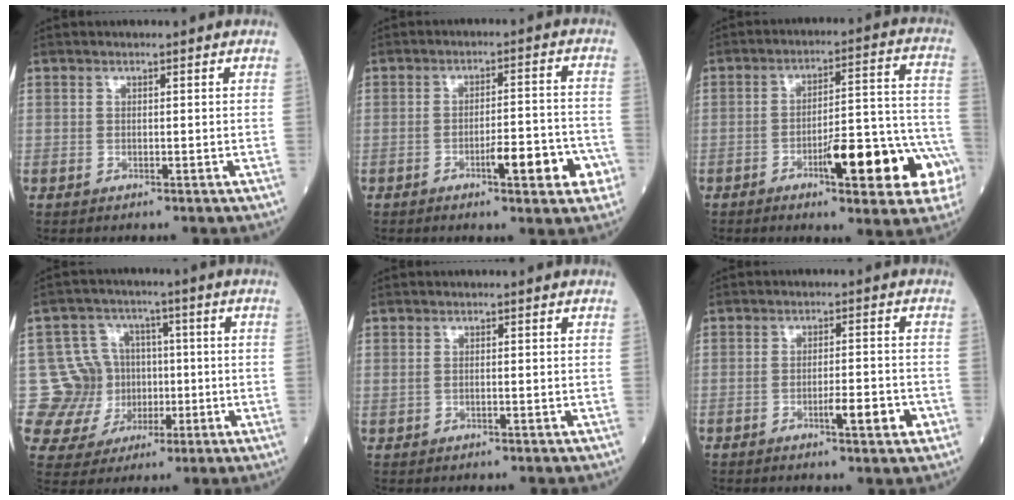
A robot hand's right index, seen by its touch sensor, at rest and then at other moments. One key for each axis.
{"total": 7.9, "fx": -3.4, "fy": 1.6, "fz": 7.0, "tx": -0.093, "ty": 0.007, "tz": -0.040}
{"total": 15.6, "fx": -6.3, "fy": 3.0, "fz": 14.0, "tx": -0.147, "ty": 0.030, "tz": -0.074}
{"total": 10.9, "fx": 0.0, "fy": 10.8, "fz": 1.9, "tx": -0.039, "ty": 0.043, "tz": 0.017}
{"total": 0.0}
{"total": 4.5, "fx": -1.8, "fy": 0.6, "fz": 4.1, "tx": -0.060, "ty": 0.001, "tz": -0.024}